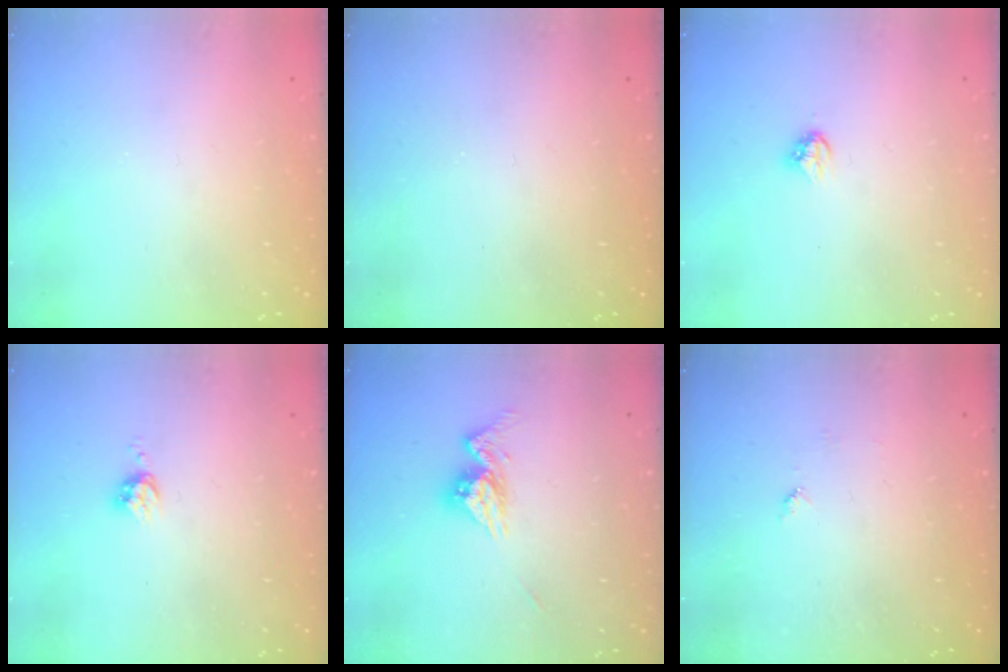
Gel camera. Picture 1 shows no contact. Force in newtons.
{"total": 0.0}
{"total": 3.7, "press": 3.6, "slide": 0.5}
{"total": 3.7, "press": 3.7, "slide": 0.5}
{"total": 9.4, "press": 9.4, "slide": 0.8}
{"total": 4.3, "press": 4.3, "slide": 0.5}